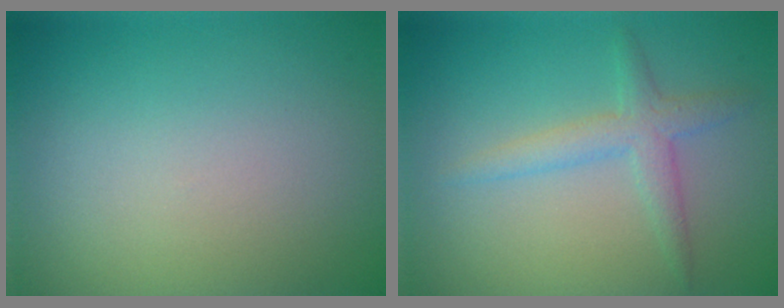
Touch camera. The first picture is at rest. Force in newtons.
{"total": 1.8, "press": 1.8, "slide": 0.1}